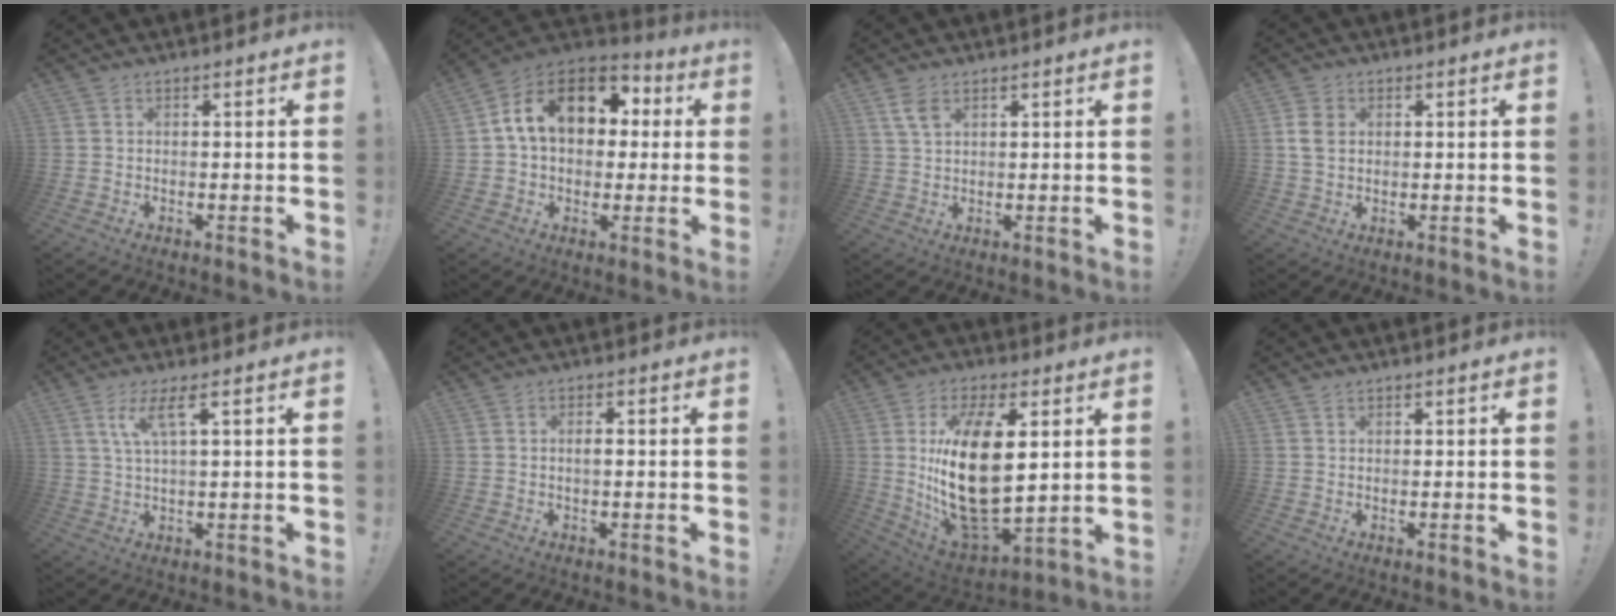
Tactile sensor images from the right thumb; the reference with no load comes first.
{"total": 17.3, "force": [4.7, 11.9, 11.7], "torque": [-0.187, 0.011, 0.086]}
{"total": 4.4, "force": [2.5, 2.1, 3.0], "torque": [-0.048, -0.010, 0.045]}
{"total": 4.8, "force": [1.2, 3.6, 2.9], "torque": [-0.051, 0.003, 0.021]}
{"total": 6.4, "force": [3.0, 0.9, 5.5], "torque": [-0.112, -0.001, 0.049]}
{"total": 1.4, "force": [-0.1, 0.4, 1.3], "torque": [-0.017, -0.001, -0.004]}
{"total": 23.0, "force": [4.3, 11.3, 19.6], "torque": [-0.398, -0.035, 0.077]}
{"total": 0.7, "force": [0.6, 0.3, 0.2], "torque": [-0.003, -0.001, 0.012]}